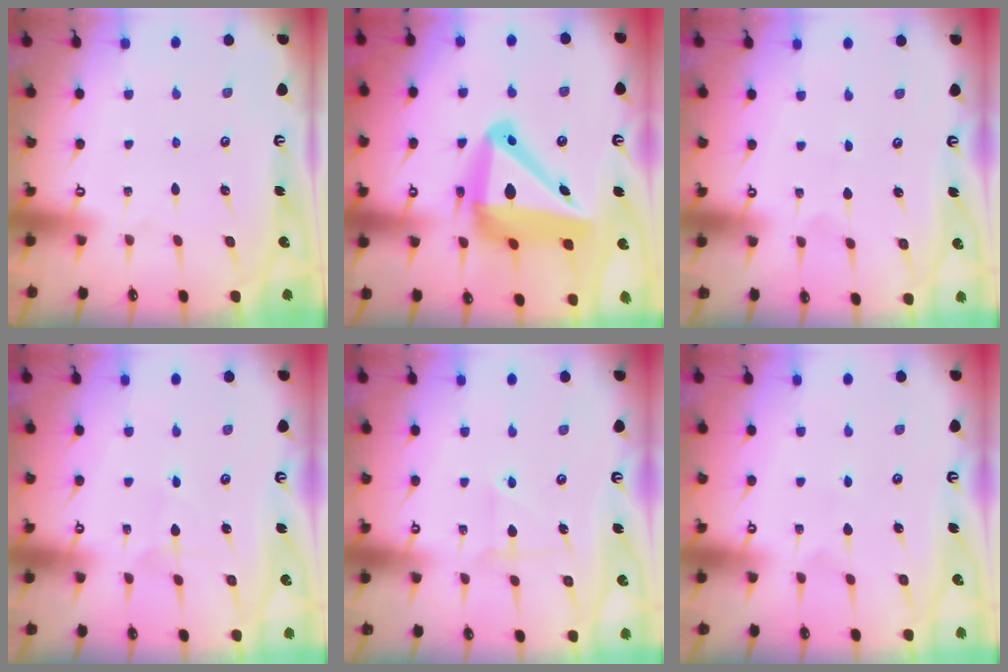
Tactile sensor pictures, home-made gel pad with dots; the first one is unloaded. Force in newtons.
{"total": 19.5, "press": 19.2, "slide": 3.2}
{"total": 0.0}
{"total": 2.5, "press": 2.5, "slide": 0.1}
{"total": 5.2, "press": 5.2, "slide": 0.6}
{"total": 2.7, "press": 2.7, "slide": 0.2}